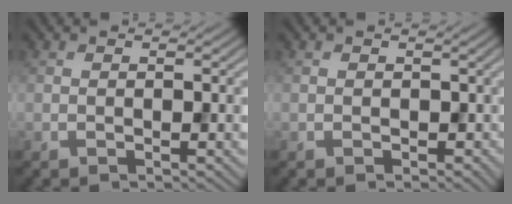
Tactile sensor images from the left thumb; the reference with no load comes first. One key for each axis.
{"total": 0.6, "fx": 0.0, "fy": 0.6, "fz": 0.0, "tx": 0.000, "ty": -0.003, "tz": -0.003}